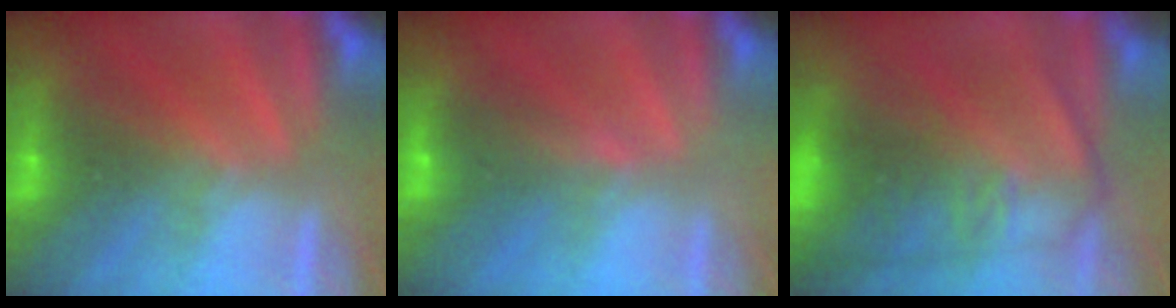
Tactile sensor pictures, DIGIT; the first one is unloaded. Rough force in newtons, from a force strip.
{"total": 4.6}
{"total": 7.1}